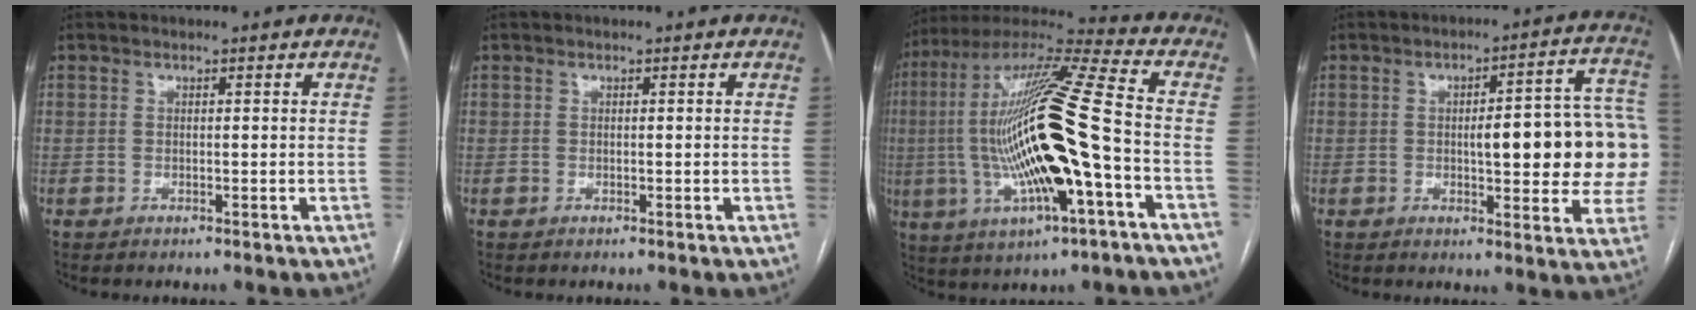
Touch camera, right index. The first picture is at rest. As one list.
[{"total": 0.0}, {"total": 23.4, "force": [-3.3, 2.6, 23.0], "torque": [-0.482, -0.005, -0.063]}, {"total": 16.8, "force": [-0.1, 4.1, 16.3], "torque": [-0.158, 0.037, 0.006]}]